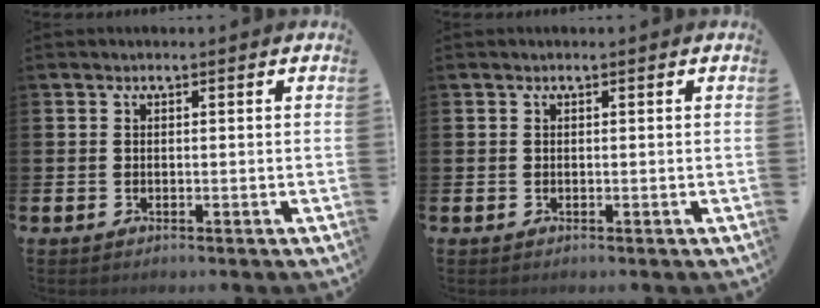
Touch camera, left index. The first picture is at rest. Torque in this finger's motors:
{"motor_torque": [0.09, -0.20, 0.05, 0.02]}